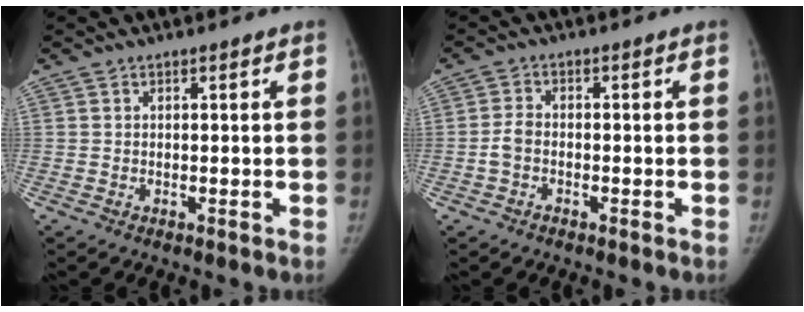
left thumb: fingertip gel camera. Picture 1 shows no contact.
{"total": 2.6, "force": [-1.2, 1.7, 1.5], "torque": [-0.034, 0.013, -0.028]}